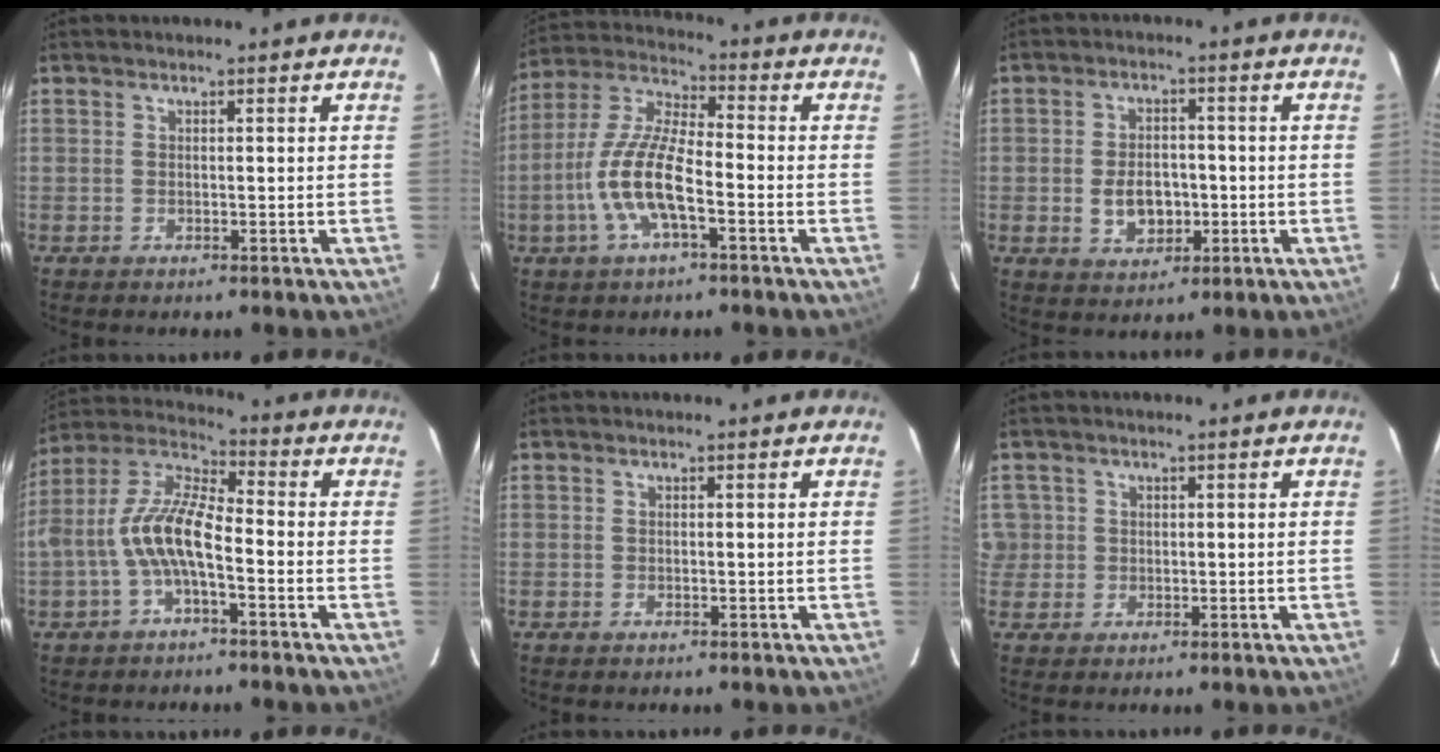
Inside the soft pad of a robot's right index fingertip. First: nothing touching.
{"total": 12.8, "force": [-4.3, 3.9, 11.4], "torque": [-0.245, 0.000, -0.086]}
{"total": 7.1, "force": [-1.4, 4.9, 4.9], "torque": [-0.097, 0.004, -0.015]}
{"total": 10.5, "force": [-3.2, 3.5, 9.3], "torque": [-0.202, 0.014, -0.061]}
{"total": 0.0}
{"total": 3.1, "force": [0.1, 3.1, 0.1], "torque": [0.012, 0.016, 0.004]}